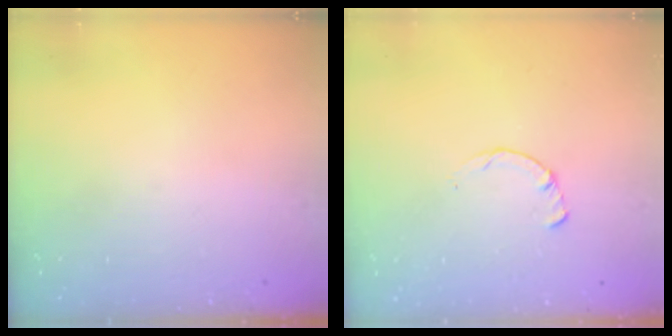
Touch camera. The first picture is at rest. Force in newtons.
{"total": 2.2, "press": 2.2, "slide": 0.3}